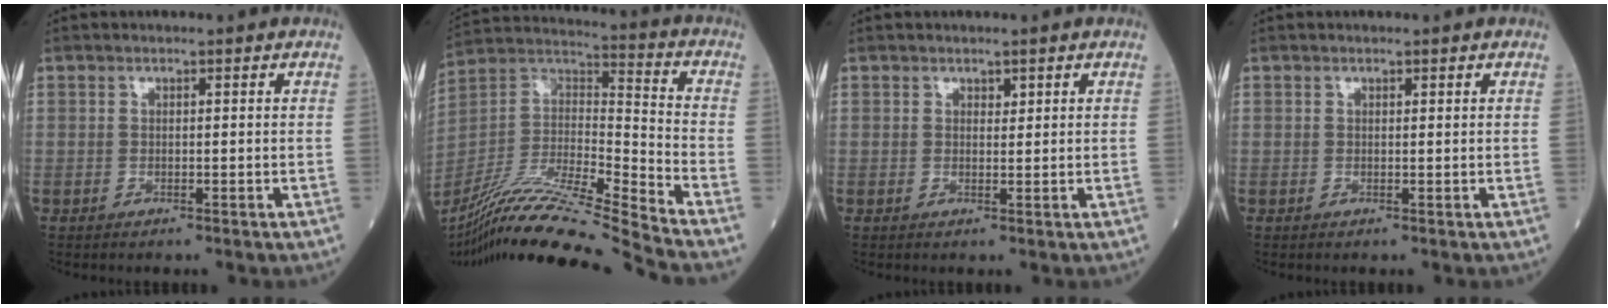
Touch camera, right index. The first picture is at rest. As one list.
[{"total": 23.5, "force": [-20.6, -1.9, 11.1], "torque": [-0.238, -0.028, -0.373]}, {"total": 0.9, "force": [0.6, 0.5, 0.4], "torque": [-0.003, -0.001, 0.009]}, {"total": 0.0}]